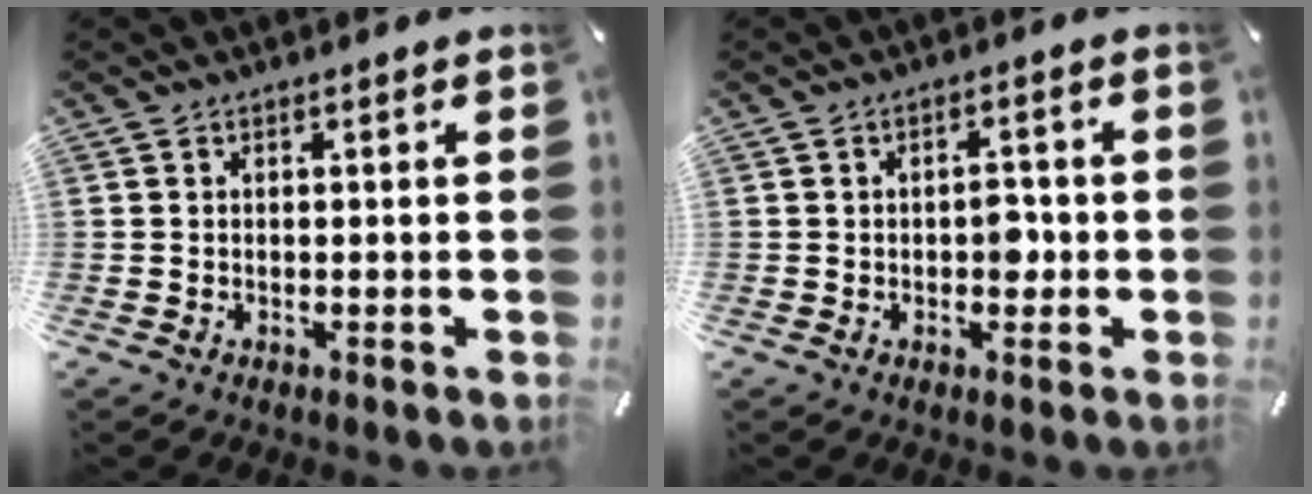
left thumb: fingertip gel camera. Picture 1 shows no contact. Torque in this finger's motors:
{"motor_torque": [0.35, 1.00, 0.37, -0.15, 0.15]}